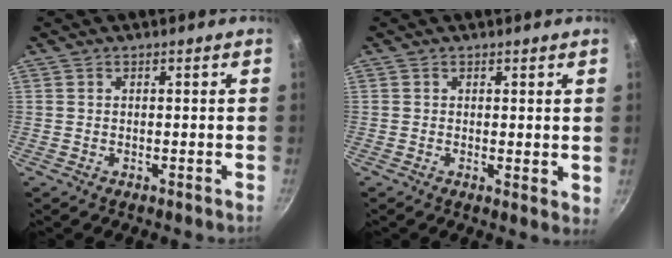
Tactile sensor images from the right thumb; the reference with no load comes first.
{"total": 2.4, "force": [0.6, 1.1, 2.0], "torque": [-0.026, -0.006, 0.009]}